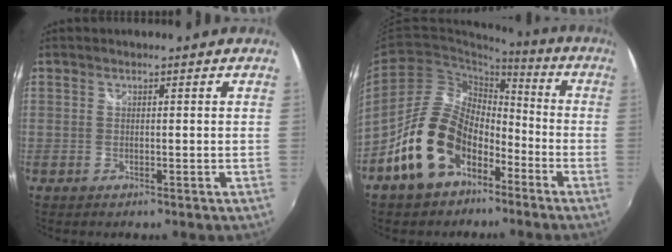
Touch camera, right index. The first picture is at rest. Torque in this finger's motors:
{"motor_torque": [-0.03, -0.32, 0.03, -0.11]}